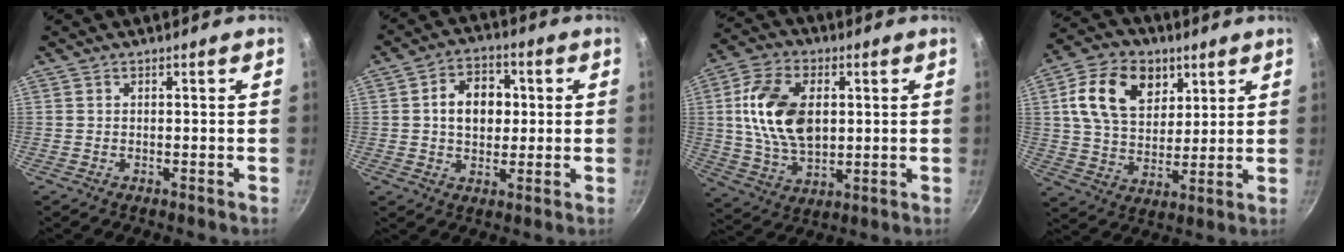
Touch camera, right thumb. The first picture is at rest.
{"total": 9.6, "force": [1.1, 7.0, 6.5], "torque": [-0.068, 0.012, 0.011]}
{"total": 16.3, "force": [2.4, 10.3, 12.4], "torque": [-0.213, -0.004, 0.044]}
{"total": 15.6, "force": [5.9, 11.0, 9.4], "torque": [-0.140, -0.011, 0.098]}